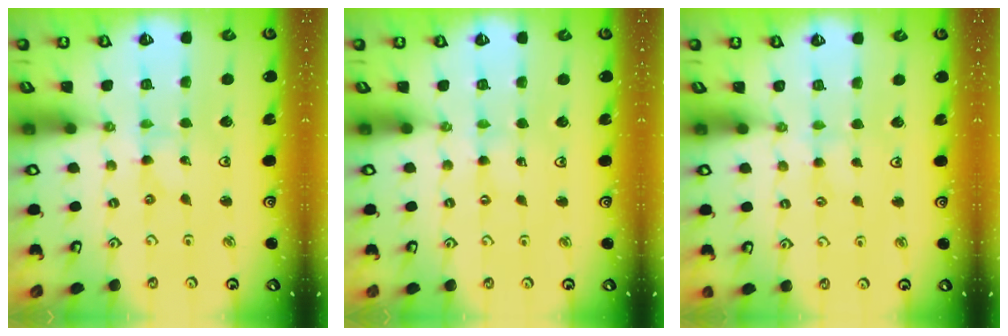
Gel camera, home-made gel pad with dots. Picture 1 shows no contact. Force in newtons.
{"total": 0.5, "press": 0.5, "slide": 0.1}
{"total": 1.9, "press": 1.9, "slide": 0.3}